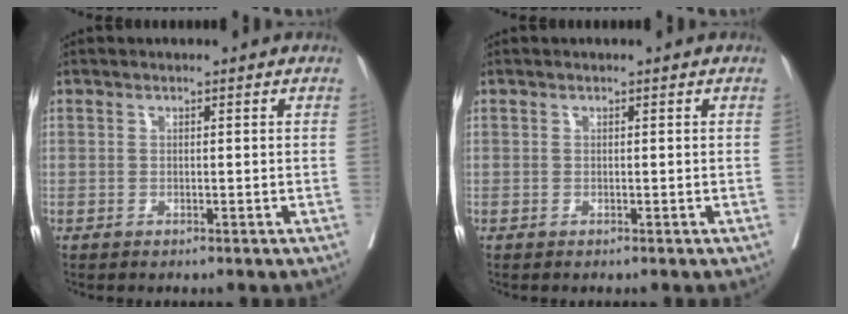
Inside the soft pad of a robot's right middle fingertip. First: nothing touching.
{"total": 0.0}